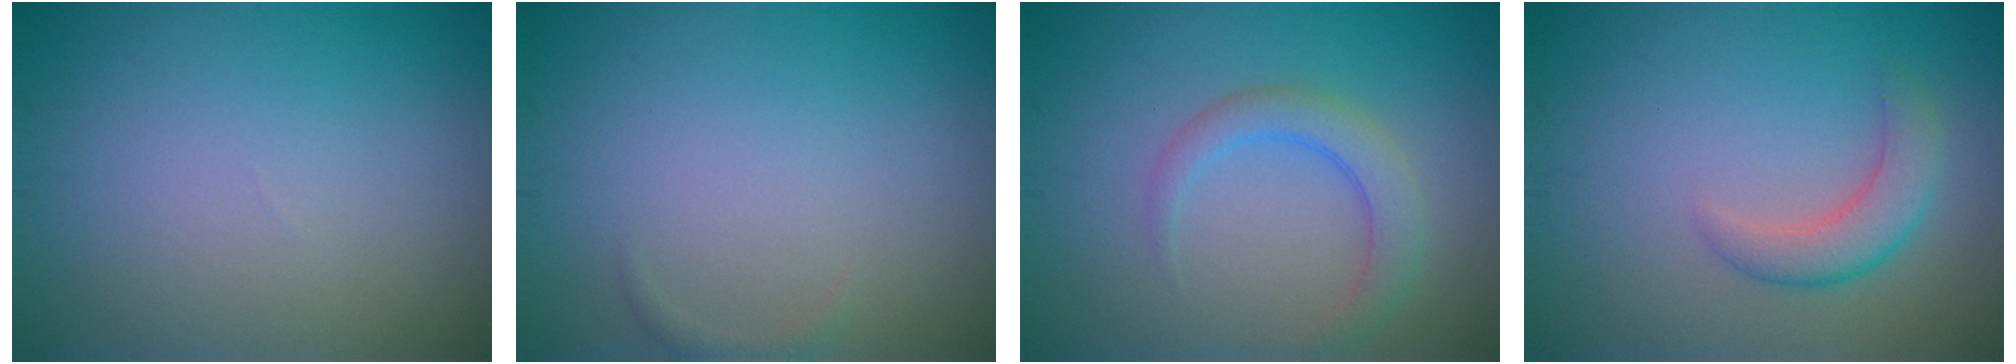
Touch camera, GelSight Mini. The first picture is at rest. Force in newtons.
{"total": 0.6, "press": 0.6, "slide": 0.1}
{"total": 2.8, "press": 2.8, "slide": 0.1}
{"total": 2.8, "press": 2.8, "slide": 0.2}